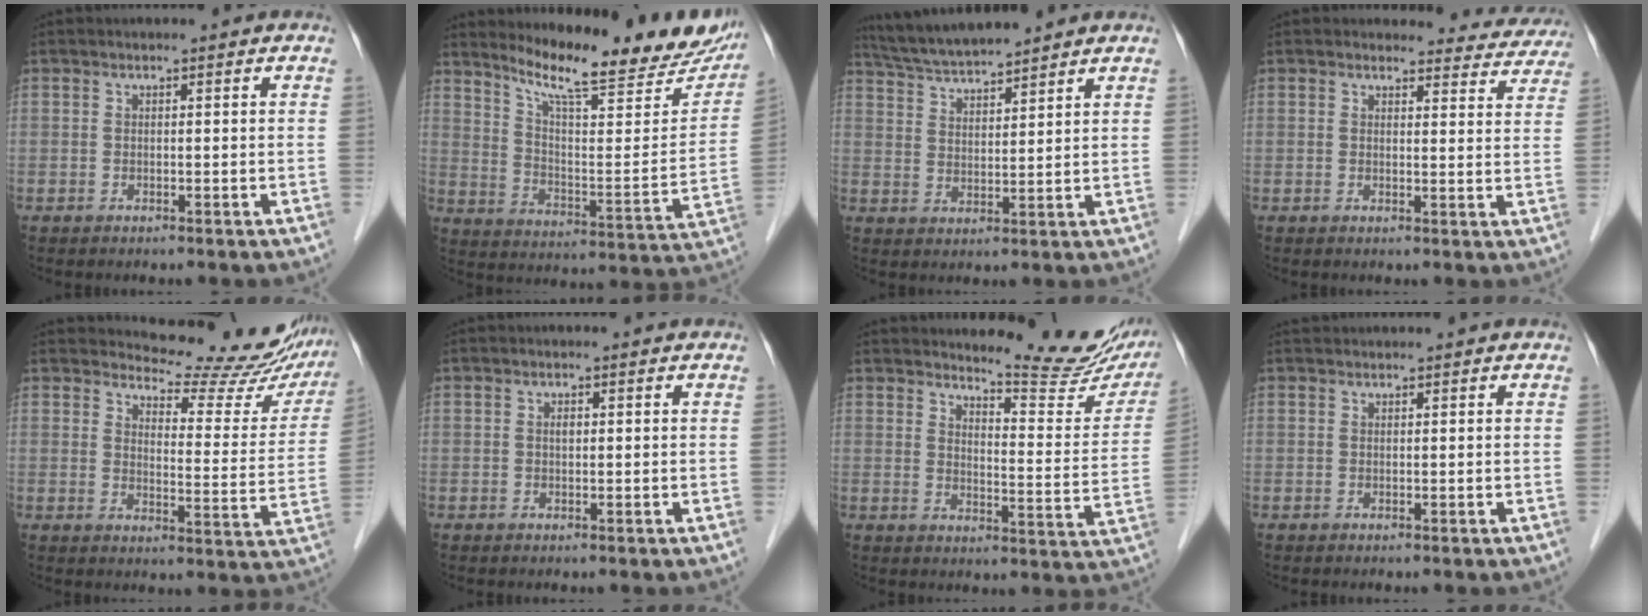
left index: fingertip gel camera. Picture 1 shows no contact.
{"total": 22.3, "force": [19.5, 2.7, 10.6], "torque": [-0.162, -0.061, 0.265]}
{"total": 9.6, "force": [8.9, 0.5, 3.6], "torque": [-0.069, 0.027, 0.162]}
{"total": 8.4, "force": [8.0, 2.6, -0.3], "torque": [0.039, -0.018, 0.061]}
{"total": 18.0, "force": [17.5, 3.3, 2.9], "torque": [-0.018, -0.091, 0.185]}
{"total": 0.7, "force": [0.2, 0.3, 0.6], "torque": [-0.013, 0.001, 0.004]}
{"total": 14.4, "force": [13.4, 1.5, 4.9], "torque": [-0.060, -0.070, 0.153]}
{"total": 1.8, "force": [1.7, 0.3, 0.2], "torque": [-0.008, 0.028, 0.033]}